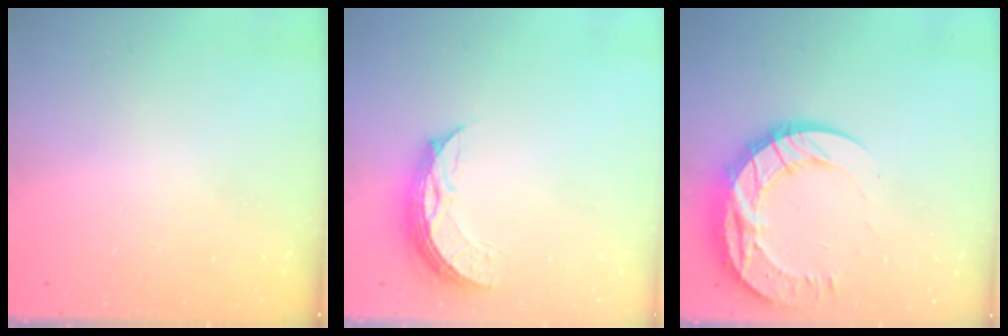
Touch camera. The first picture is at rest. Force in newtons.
{"total": 8.8, "press": 8.7, "slide": 0.6}
{"total": 16.8, "press": 16.7, "slide": 1.7}